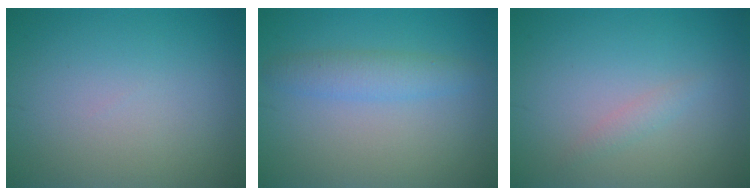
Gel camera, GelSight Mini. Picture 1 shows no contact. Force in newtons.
{"total": 2.5, "press": 2.5, "slide": 0.1}
{"total": 1.0, "press": 1.0, "slide": 0.0}